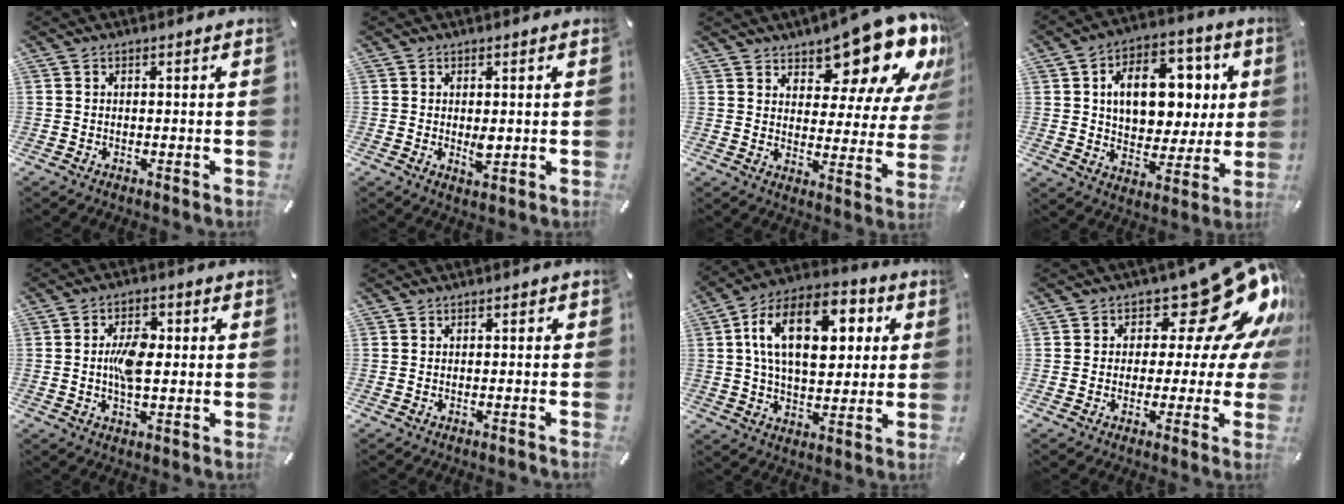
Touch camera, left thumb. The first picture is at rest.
{"total": 3.2, "force": [0.0, 1.7, 2.7], "torque": [-0.034, -0.005, -0.001]}
{"total": 15.5, "force": [12.9, 6.1, 6.2], "torque": [-0.071, -0.117, 0.215]}
{"total": 15.5, "force": [3.4, 11.3, 10.0], "torque": [-0.144, 0.001, 0.066]}
{"total": 8.1, "force": [0.3, 4.3, 6.8], "torque": [-0.133, 0.001, -0.003]}
{"total": 0.6, "force": [-0.6, 0.1, 0.2], "torque": [-0.007, 0.000, -0.012]}
{"total": 18.6, "force": [5.4, 11.1, 14.0], "torque": [-0.246, -0.003, 0.086]}
{"total": 20.0, "force": [9.7, 9.8, 14.5], "torque": [-0.186, -0.065, 0.161]}